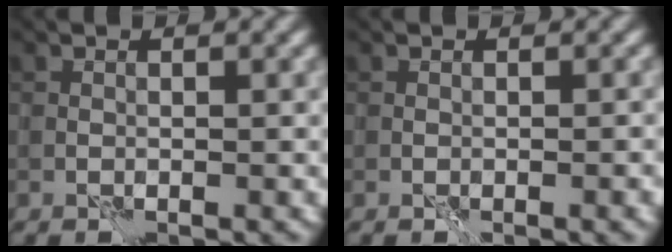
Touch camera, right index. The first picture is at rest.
{"total": 1.1, "force": [-0.5, 0.2, 1.0], "torque": [-0.013, -0.002, -0.007]}